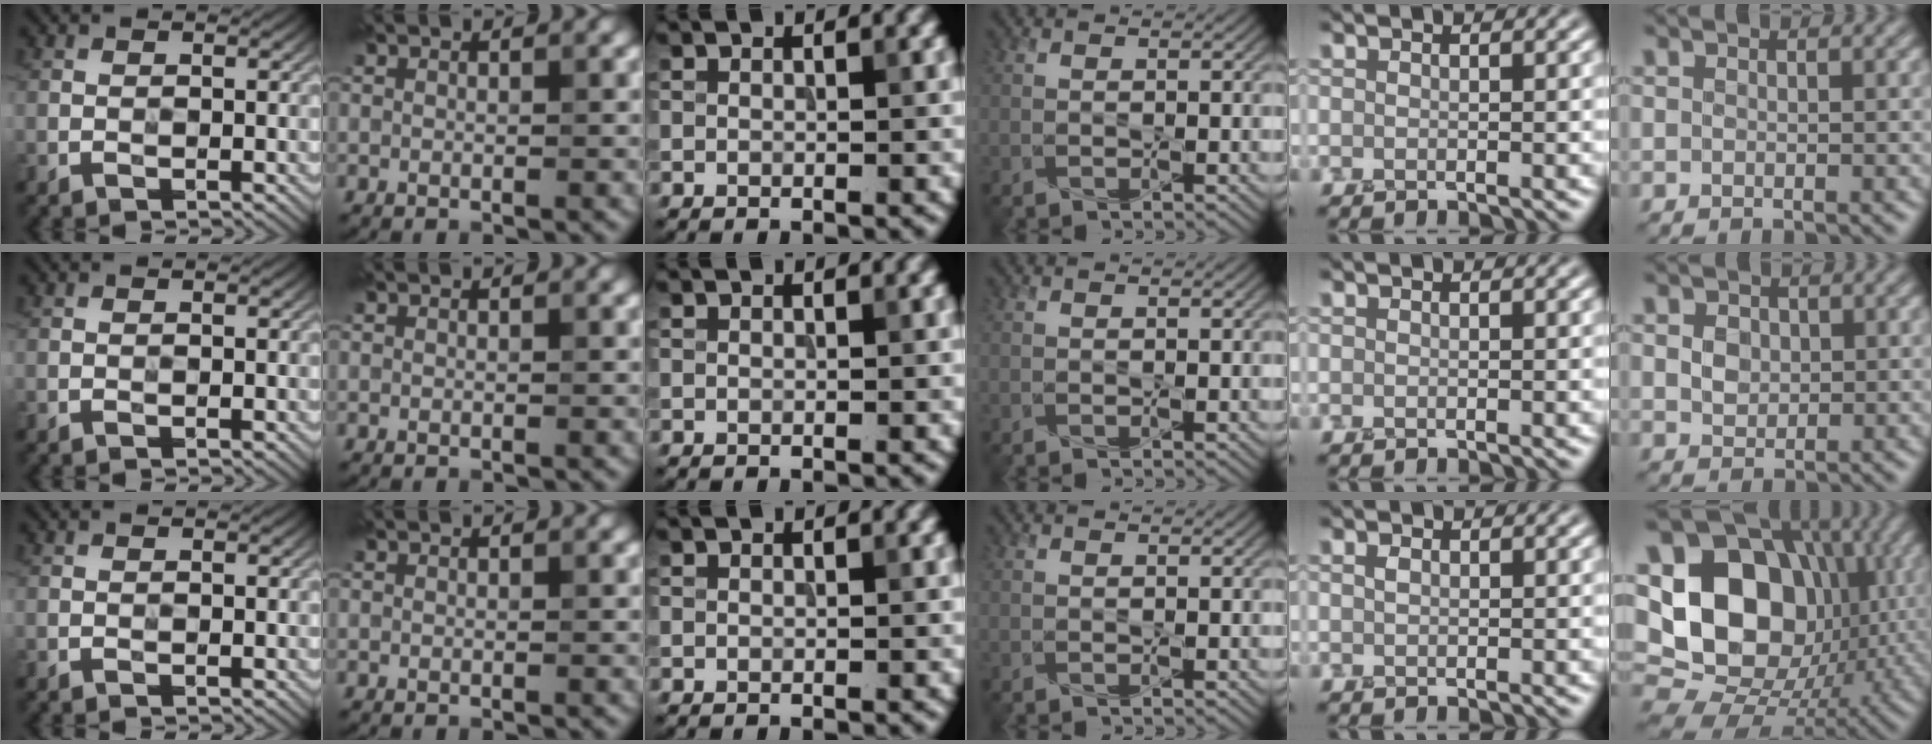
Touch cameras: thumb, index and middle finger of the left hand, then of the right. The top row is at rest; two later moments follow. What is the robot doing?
{"motion": "press", "object": "button"}